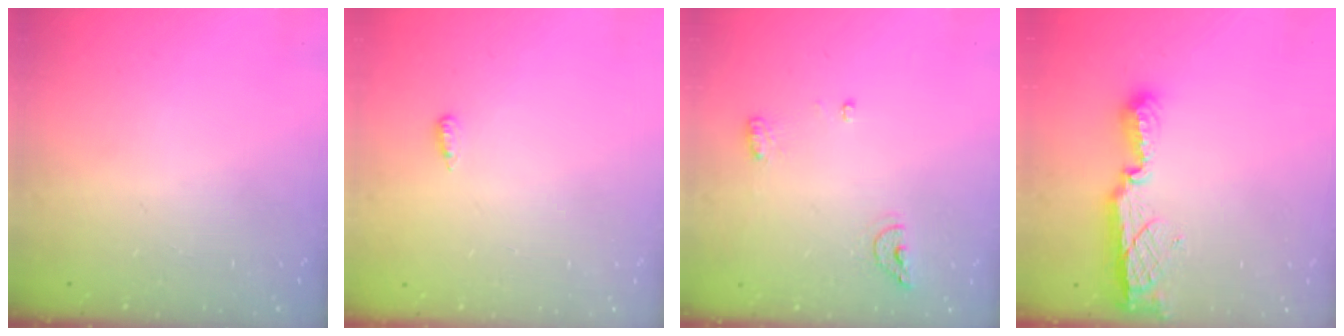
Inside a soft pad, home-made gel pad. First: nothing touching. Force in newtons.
{"total": 4.4, "press": 3.4, "slide": 2.9}
{"total": 6.6, "press": 6.5, "slide": 1.0}
{"total": 7.9, "press": 7.9, "slide": 0.3}